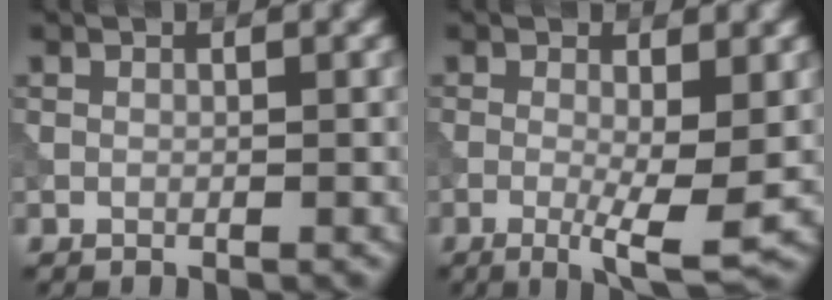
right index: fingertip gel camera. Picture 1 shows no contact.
{"total": 4.9, "force": [-0.8, 0.8, 4.8], "torque": [-0.078, -0.014, -0.012]}